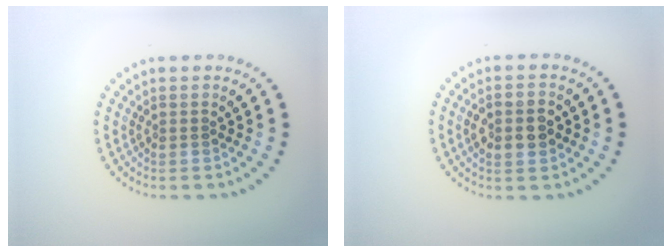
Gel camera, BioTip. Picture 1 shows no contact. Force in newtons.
{"total": 3.8, "press": 3.8, "slide": 0.1}